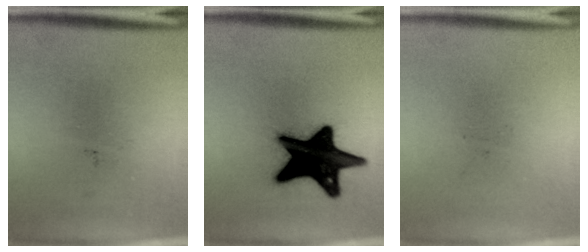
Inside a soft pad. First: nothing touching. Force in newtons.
{"total": 19.9}
{"total": 0.0}